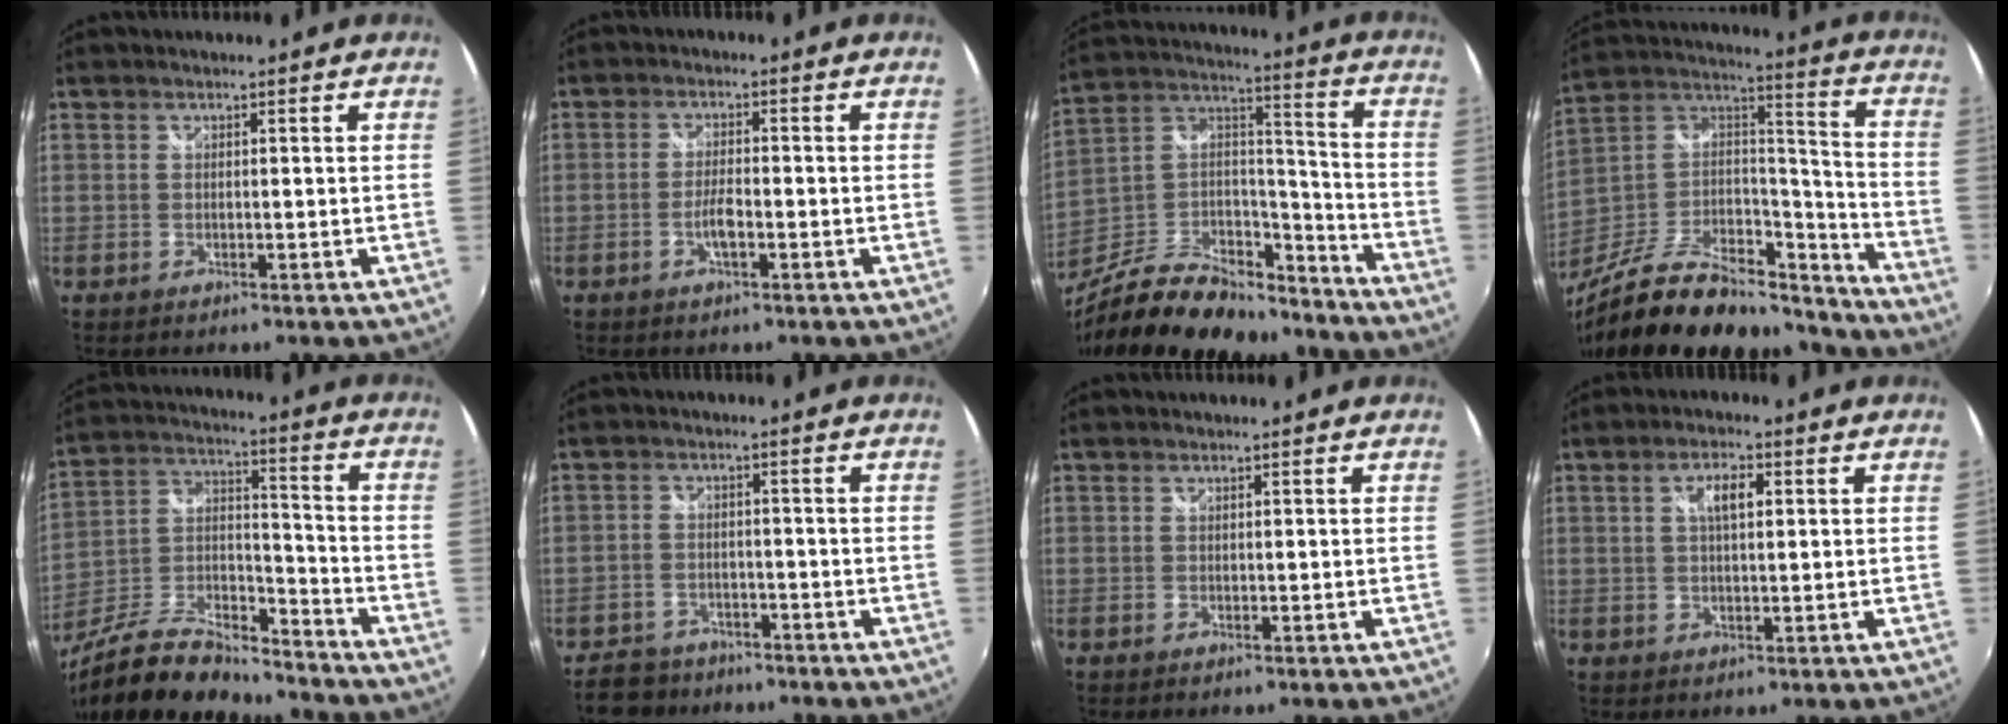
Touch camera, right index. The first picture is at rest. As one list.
[{"total": 3.3, "force": [-1.4, 0.8, 2.8], "torque": [-0.061, 0.000, -0.028]}, {"total": 26.5, "force": [-19.9, 11.1, 13.6], "torque": [-0.270, 0.028, -0.307]}, {"total": 31.7, "force": [-23.9, 12.5, 16.8], "torque": [-0.302, 0.022, -0.365]}, {"total": 19.5, "force": [-15.1, 6.4, 10.5], "torque": [-0.218, -0.006, -0.264]}, {"total": 8.2, "force": [-6.7, 4.4, 1.8], "torque": [-0.067, 0.006, -0.109]}, {"total": 0.0}, {"total": 4.1, "force": [1.1, 1.6, 3.6], "torque": [-0.064, 0.008, 0.019]}]